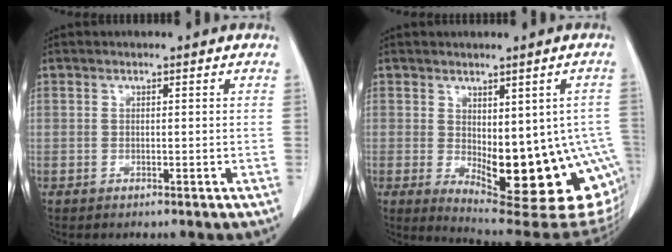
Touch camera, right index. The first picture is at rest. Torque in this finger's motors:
{"motor_torque": [1.45, -0.69, 0.42, 0.10]}